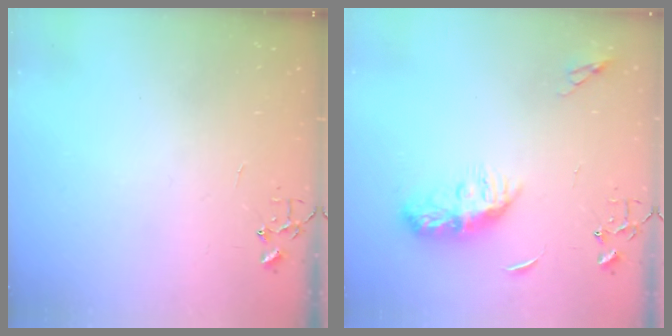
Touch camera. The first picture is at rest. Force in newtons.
{"total": 9.8, "press": 9.8, "slide": 0.5}